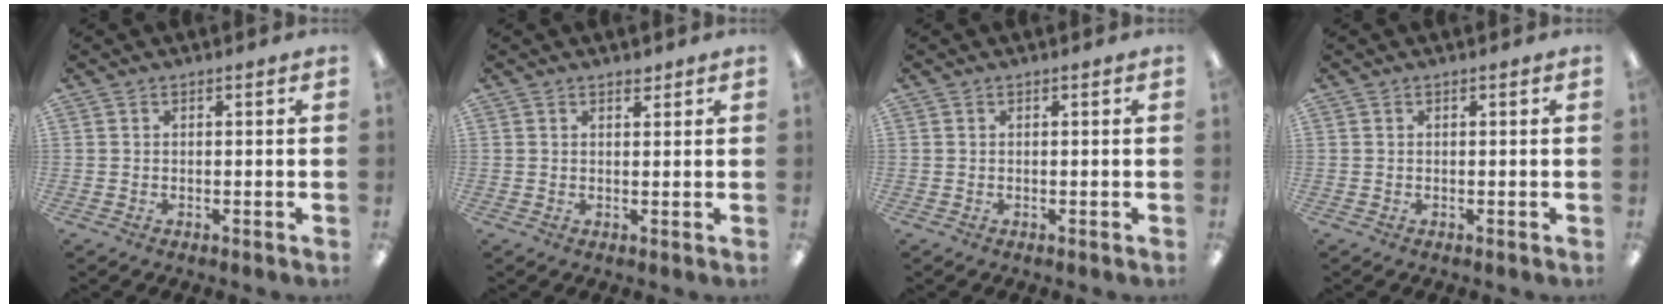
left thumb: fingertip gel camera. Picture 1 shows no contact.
{"total": 1.7, "force": [1.4, 0.6, 0.6], "torque": [-0.004, -0.004, 0.025]}
{"total": 0.0}
{"total": 0.0}